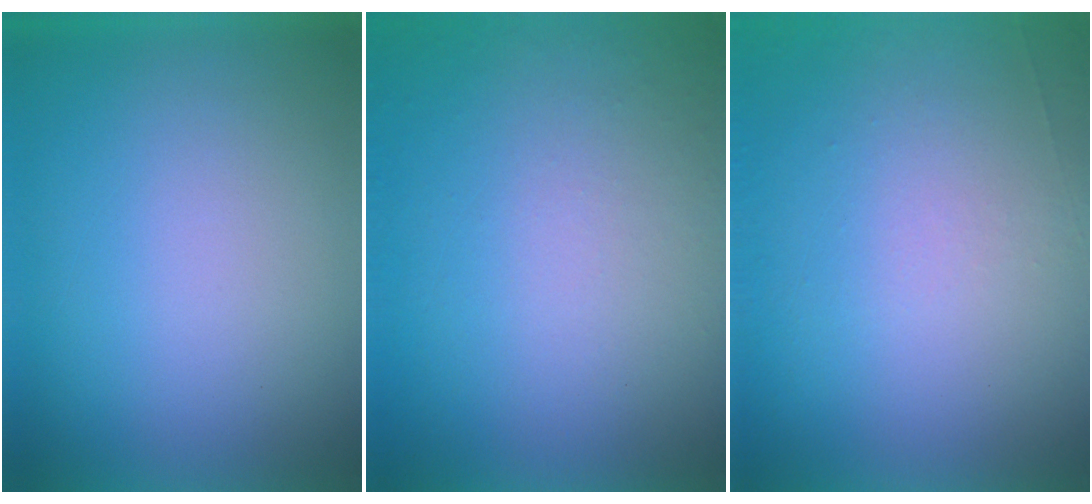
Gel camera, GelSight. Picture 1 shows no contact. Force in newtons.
{"total": 8.3}
{"total": 6.8}